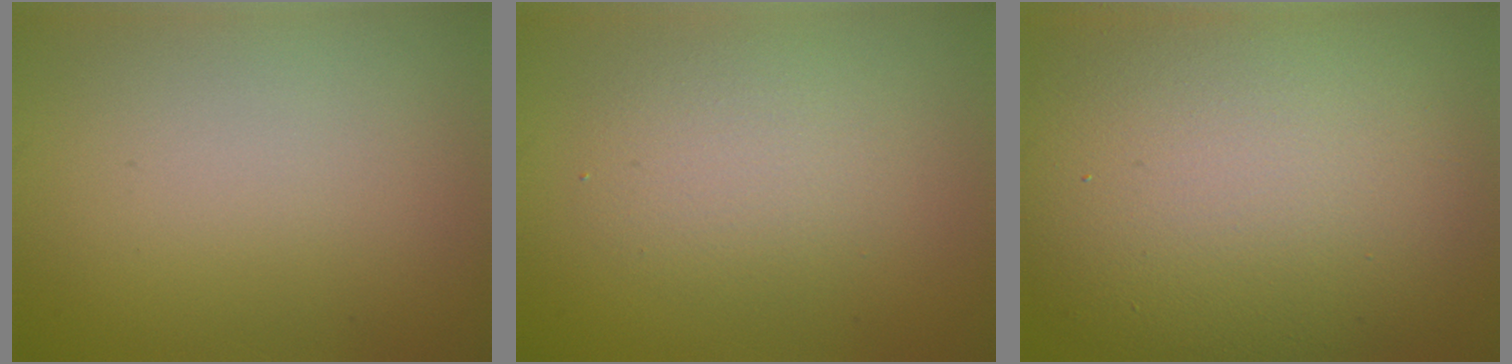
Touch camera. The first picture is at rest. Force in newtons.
{"total": 3.0, "press": 3.0, "slide": 0.2}
{"total": 14.6, "press": 14.6, "slide": 0.8}